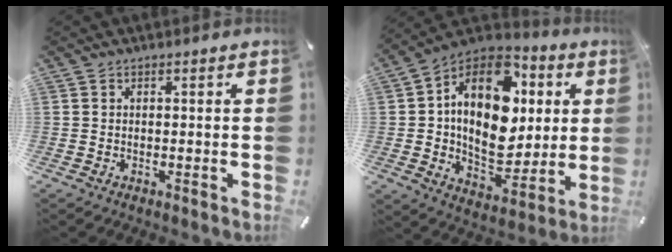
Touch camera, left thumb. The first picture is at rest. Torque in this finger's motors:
{"motor_torque": [2.17, 2.33, 2.63, -0.14, 0.28]}